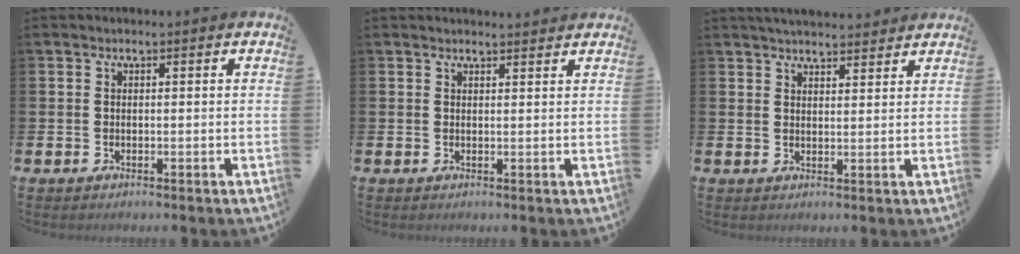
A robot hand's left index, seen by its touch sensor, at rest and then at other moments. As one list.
[{"total": 1.6, "force": [1.6, 0.0, 0.0], "torque": [0.007, -0.011, 0.026]}, {"total": 3.7, "force": [3.6, 0.4, 0.3], "torque": [-0.003, -0.018, 0.065]}]